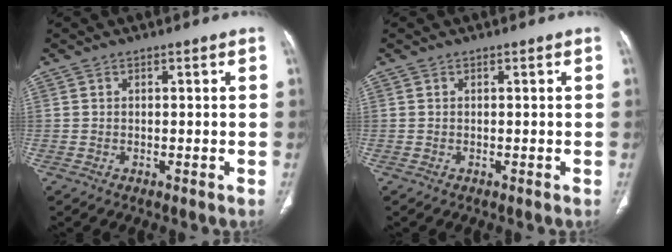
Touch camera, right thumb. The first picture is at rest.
{"total": 0.0}